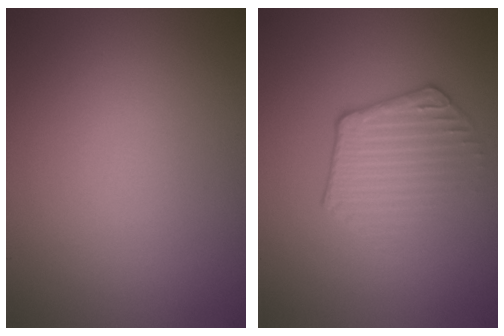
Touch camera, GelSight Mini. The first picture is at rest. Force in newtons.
{"total": 2.3, "press": 1.8, "slide": 1.4}